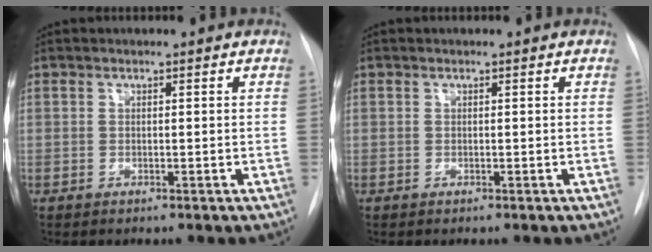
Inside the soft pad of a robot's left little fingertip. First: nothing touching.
{"total": 0.0}